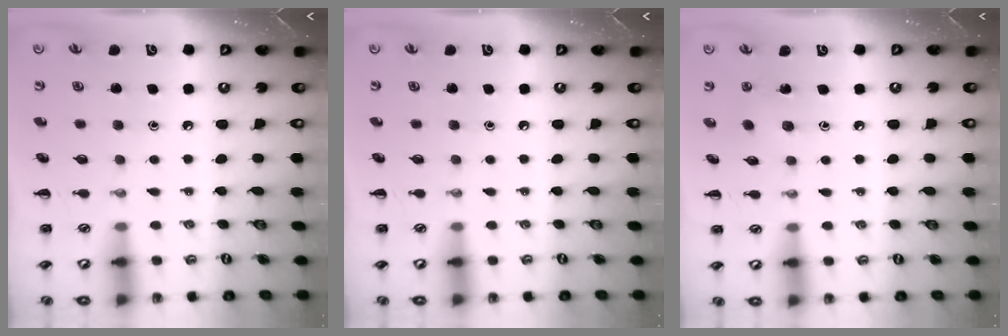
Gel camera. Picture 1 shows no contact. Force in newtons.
{"total": 0.0}
{"total": 3.5, "press": 3.3, "slide": 1.1}